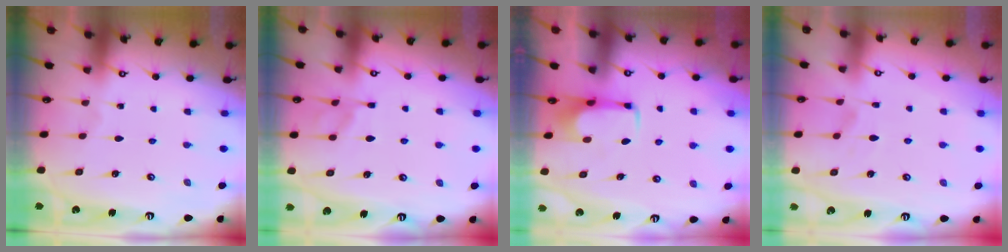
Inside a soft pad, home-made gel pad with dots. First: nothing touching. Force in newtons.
{"total": 7.7, "press": 7.7, "slide": 0.6}
{"total": 2.0, "press": 2.0, "slide": 0.2}
{"total": 2.3, "press": 2.0, "slide": 1.2}